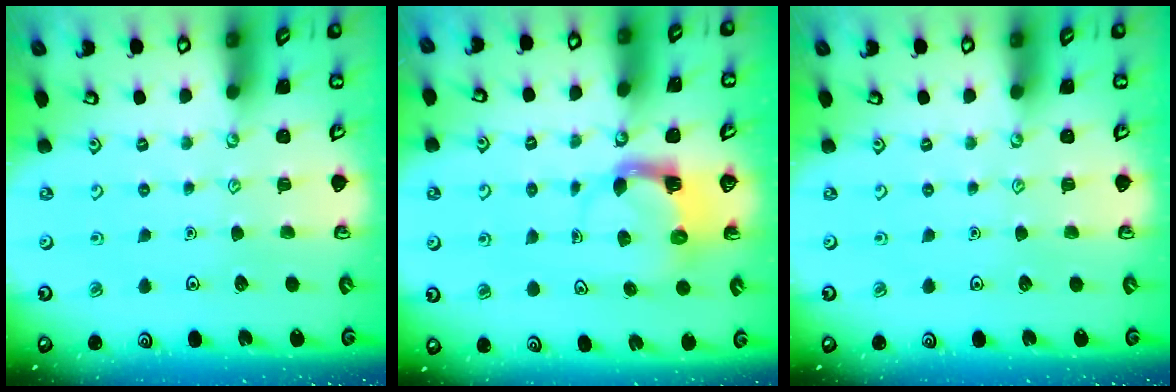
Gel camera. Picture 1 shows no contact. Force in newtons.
{"total": 3.9, "press": 3.8, "slide": 0.7}
{"total": 0.0}